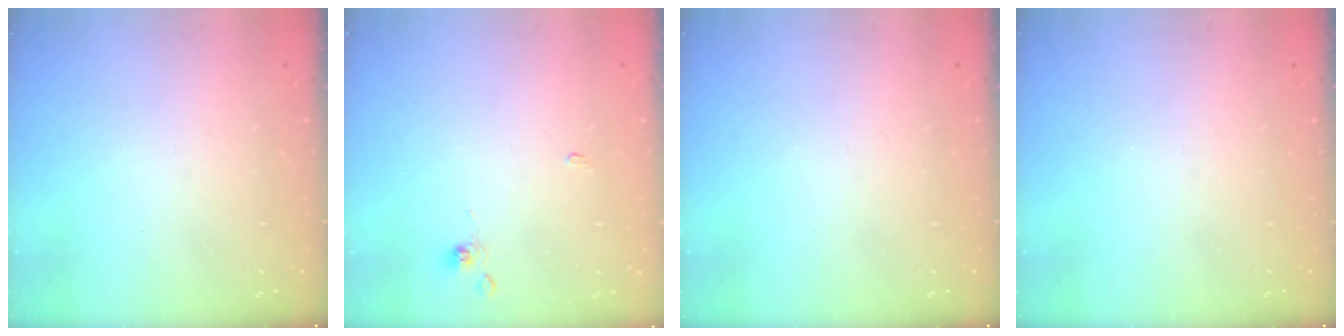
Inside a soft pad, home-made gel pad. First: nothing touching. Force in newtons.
{"total": 0.0}
{"total": 0.0}
{"total": 0.0}